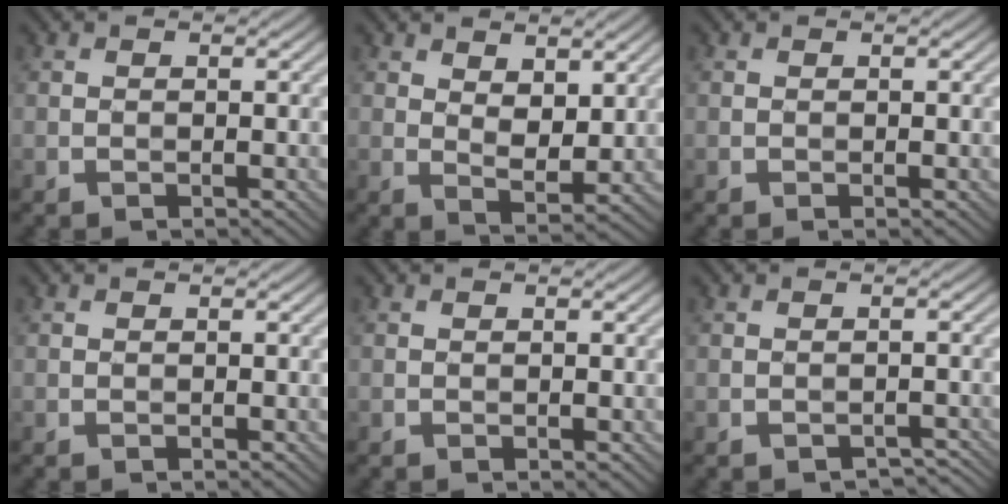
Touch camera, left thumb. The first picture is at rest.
{"total": 5.0, "force": [2.9, 2.2, 3.3], "torque": [-0.067, -0.010, 0.058]}
{"total": 0.0}
{"total": 0.0}
{"total": 0.0}
{"total": 1.1, "force": [-1.1, 0.3, 0.0], "torque": [-0.001, 0.004, -0.015]}